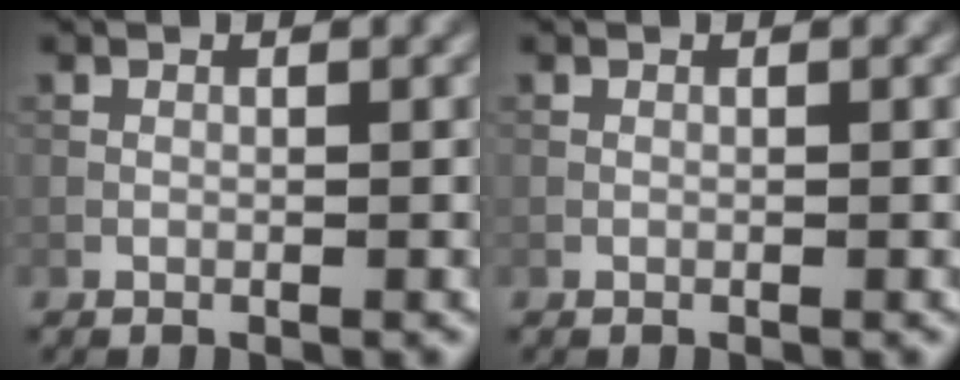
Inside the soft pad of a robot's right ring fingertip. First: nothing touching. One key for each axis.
{"total": 0.0}